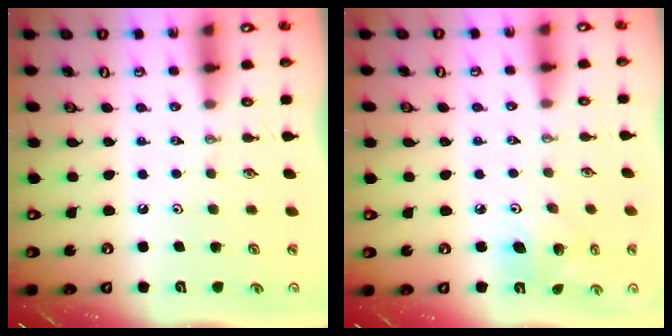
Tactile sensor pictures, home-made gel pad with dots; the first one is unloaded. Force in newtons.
{"total": 8.0, "press": 7.8, "slide": 1.7}